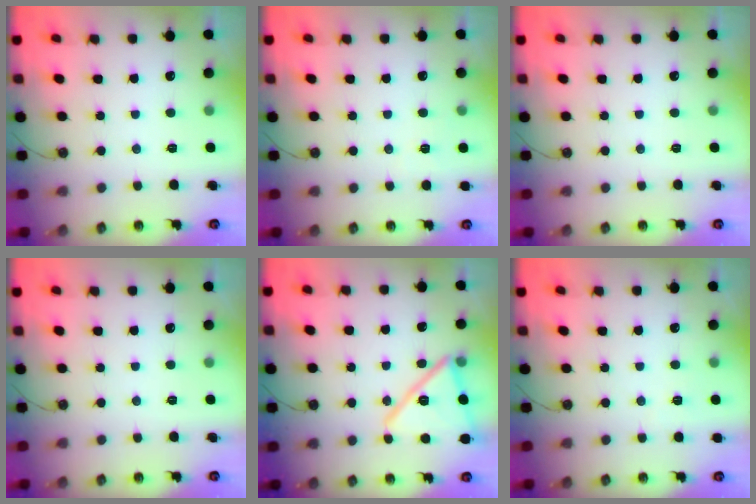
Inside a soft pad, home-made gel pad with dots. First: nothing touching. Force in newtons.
{"total": 3.5, "press": 3.1, "slide": 1.6}
{"total": 0.0}
{"total": 0.0}
{"total": 16.7, "press": 16.7, "slide": 1.0}
{"total": 1.9, "press": 1.9, "slide": 0.4}